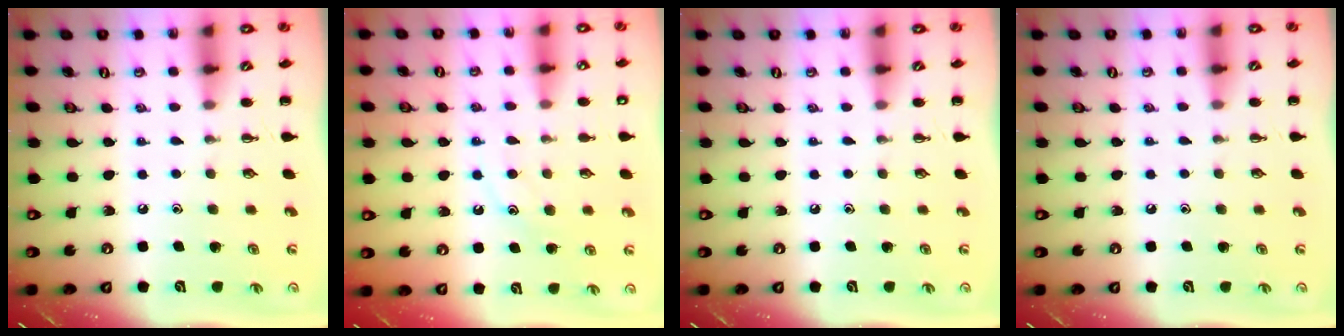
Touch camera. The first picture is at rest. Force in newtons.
{"total": 11.8, "press": 11.7, "slide": 1.4}
{"total": 0.0}
{"total": 4.0, "press": 3.8, "slide": 1.2}